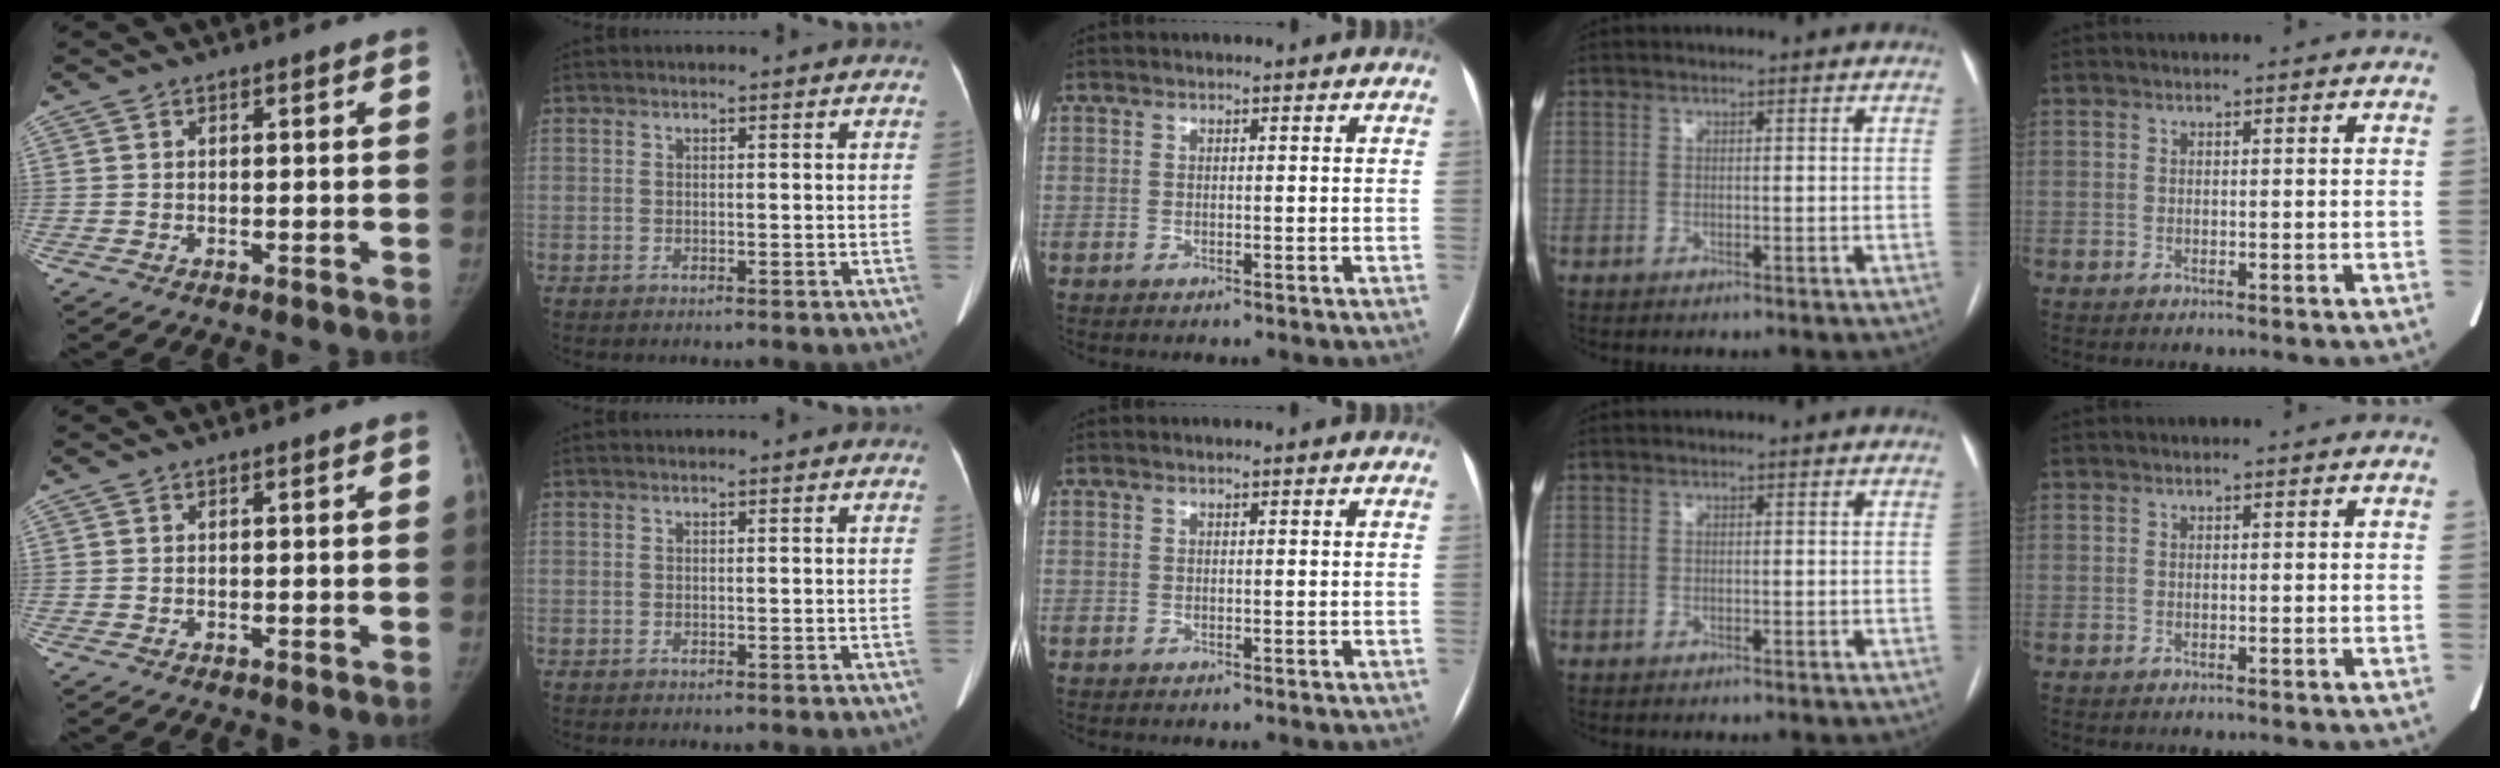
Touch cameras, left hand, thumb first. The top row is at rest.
{}